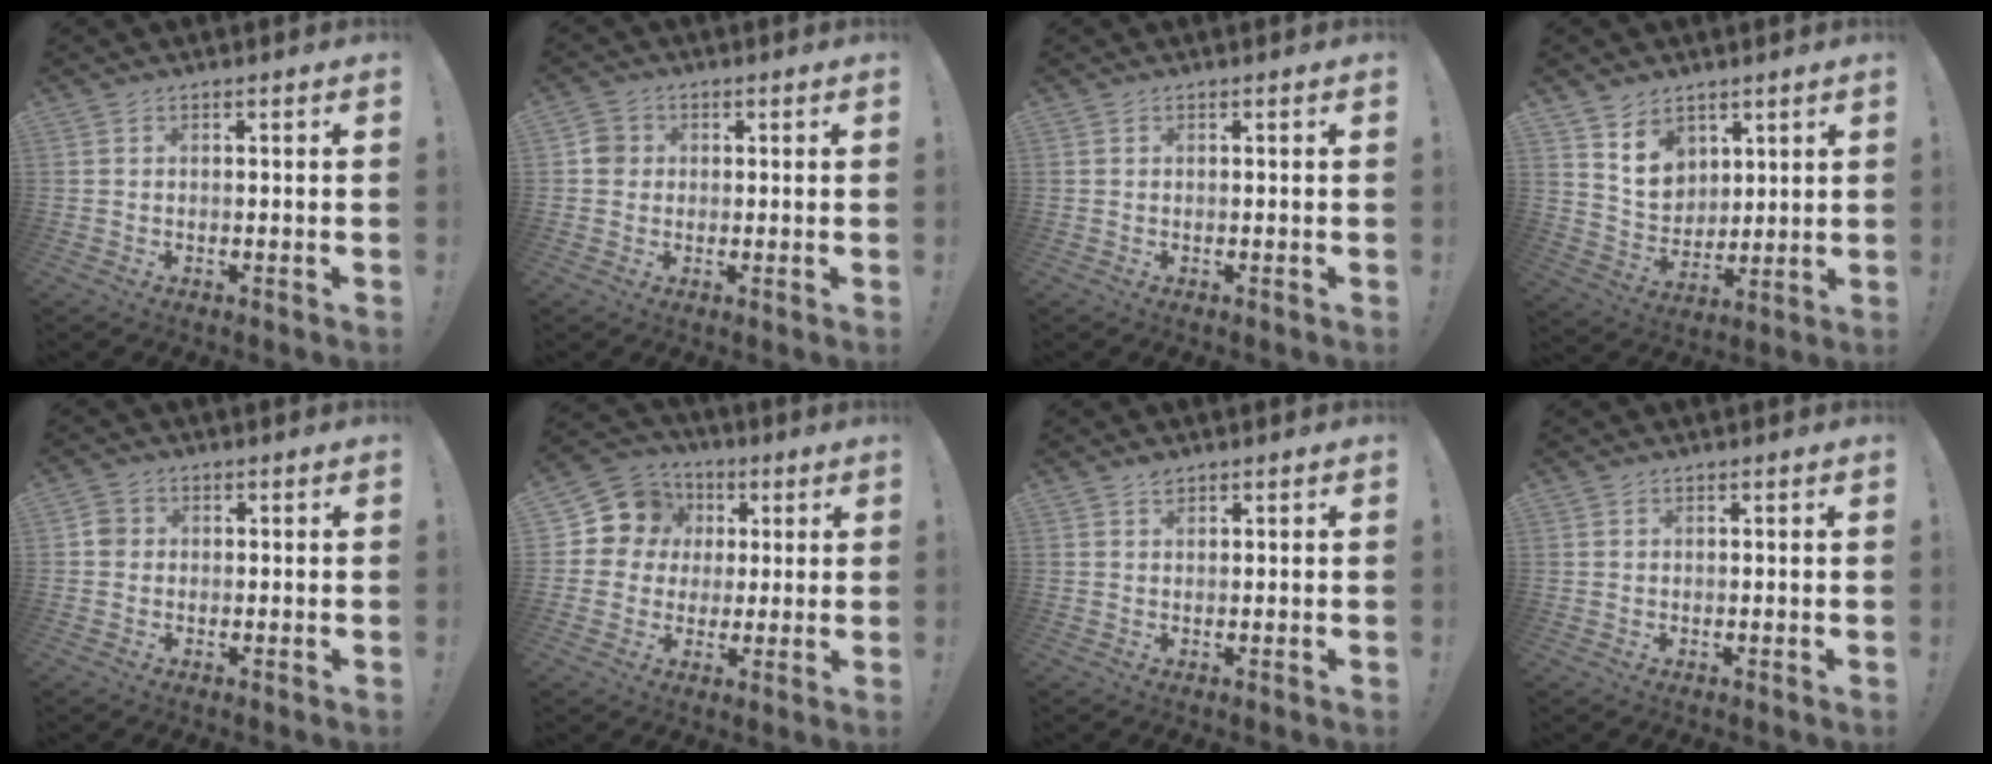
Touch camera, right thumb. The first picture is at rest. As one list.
[{"total": 4.3, "force": [0.4, 4.0, 1.4], "torque": [-0.014, 0.010, 0.008]}, {"total": 0.0}, {"total": 10.7, "force": [6.6, 7.7, 3.3], "torque": [-0.045, -0.049, 0.132]}, {"total": 3.3, "force": [0.1, 3.0, 1.2], "torque": [-0.015, 0.008, 0.002]}, {"total": 11.7, "force": [2.9, 10.7, 3.7], "torque": [-0.052, -0.006, 0.065]}, {"total": 1.5, "force": [1.2, 0.7, 0.6], "torque": [0.003, -0.007, 0.021]}, {"total": 1.7, "force": [1.0, 1.3, 0.1], "torque": [0.013, -0.012, 0.015]}]